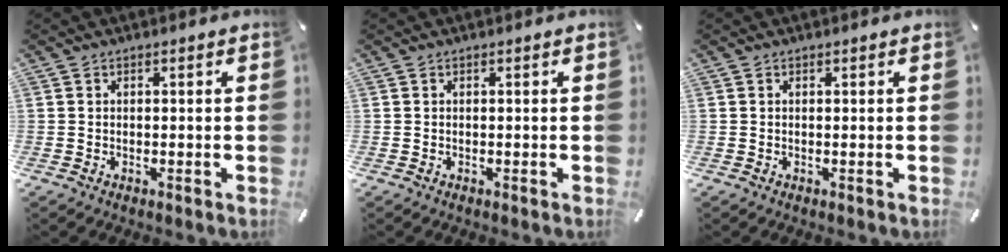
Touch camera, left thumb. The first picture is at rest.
{"total": 0.0}
{"total": 0.0}